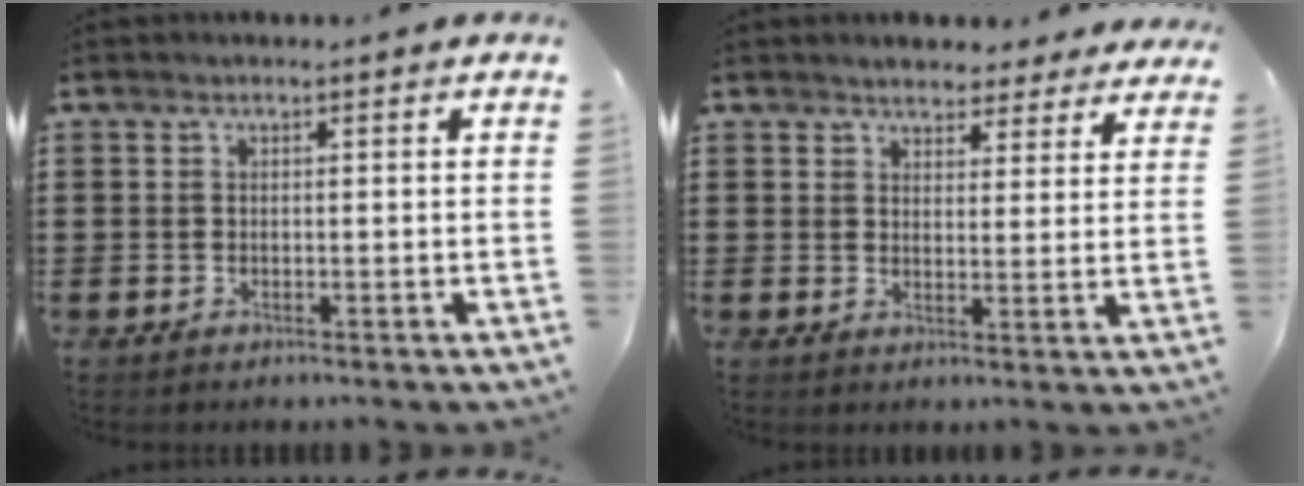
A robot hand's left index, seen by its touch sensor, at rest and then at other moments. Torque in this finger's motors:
{"motor_torque": [1.27, -0.87, 0.27, 0.03]}